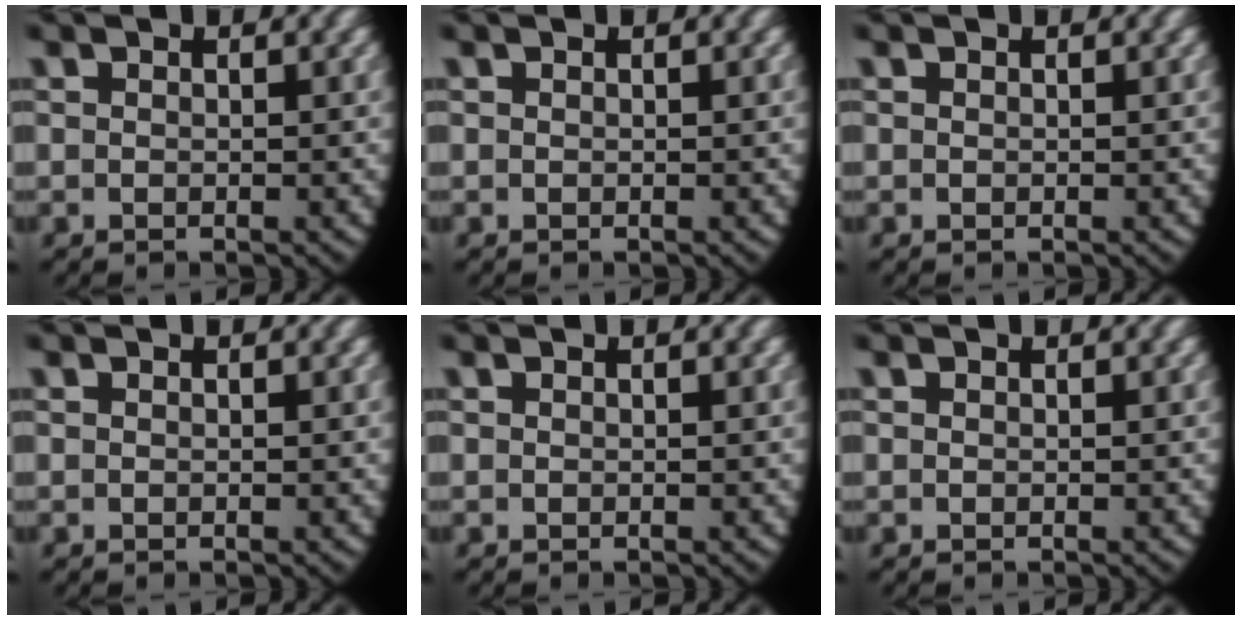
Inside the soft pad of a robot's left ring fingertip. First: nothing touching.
{"total": 0.0}
{"total": 0.0}
{"total": 0.0}
{"total": 0.0}
{"total": 0.0}